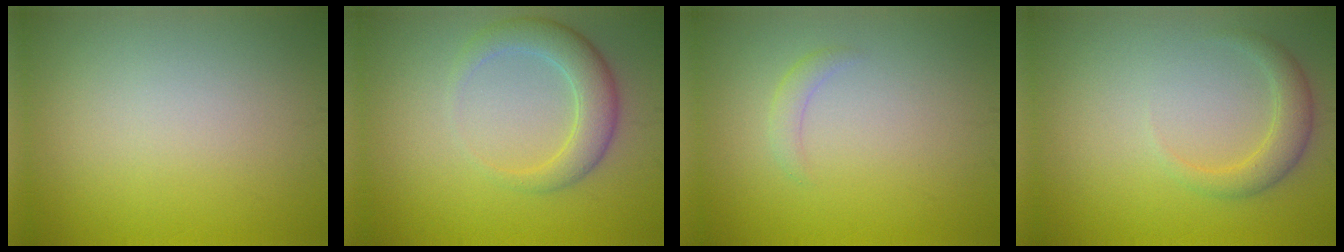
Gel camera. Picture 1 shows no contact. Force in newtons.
{"total": 3.9, "press": 3.9, "slide": 0.3}
{"total": 1.2, "press": 1.2, "slide": 0.1}
{"total": 2.4, "press": 2.4, "slide": 0.1}